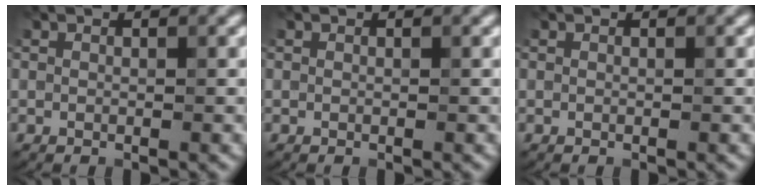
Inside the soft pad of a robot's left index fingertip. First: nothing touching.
{"total": 0.0}
{"total": 0.0}